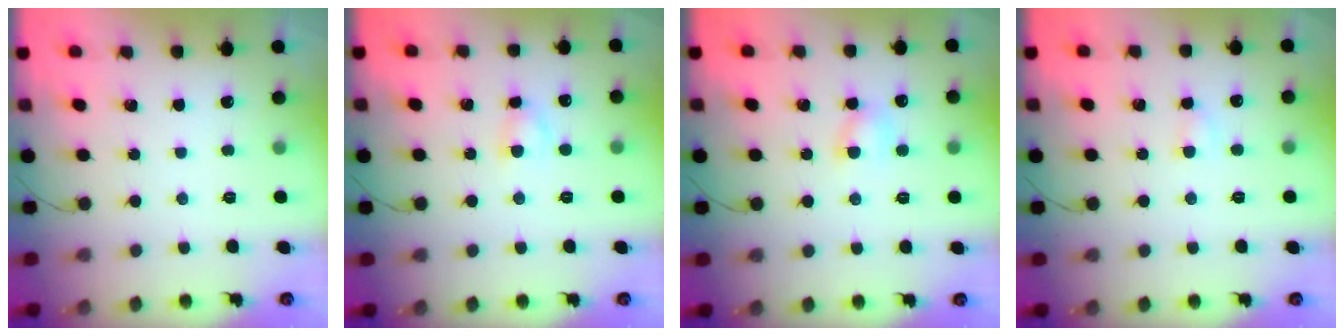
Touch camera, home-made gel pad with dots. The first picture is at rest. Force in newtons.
{"total": 3.5, "press": 3.2, "slide": 1.4}
{"total": 5.5, "press": 5.3, "slide": 1.4}
{"total": 2.6, "press": 2.5, "slide": 0.8}